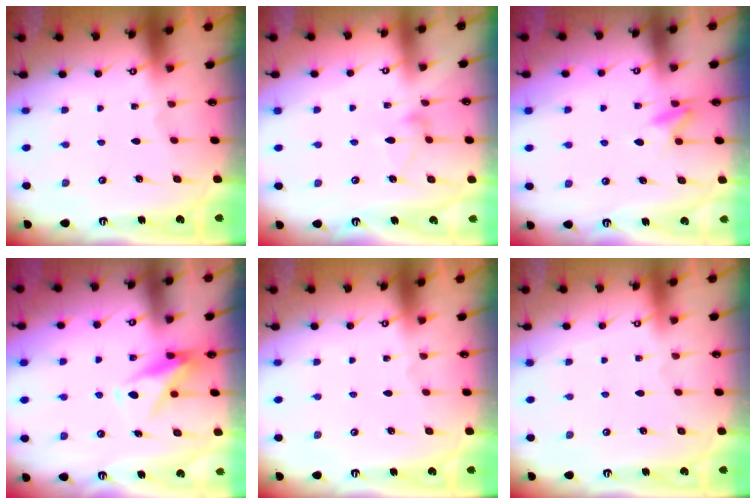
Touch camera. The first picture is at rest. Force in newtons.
{"total": 6.5, "press": 6.5, "slide": 0.3}
{"total": 6.7, "press": 6.7, "slide": 0.9}
{"total": 9.9, "press": 9.9, "slide": 0.8}
{"total": 0.0}
{"total": 3.9, "press": 3.9, "slide": 0.1}